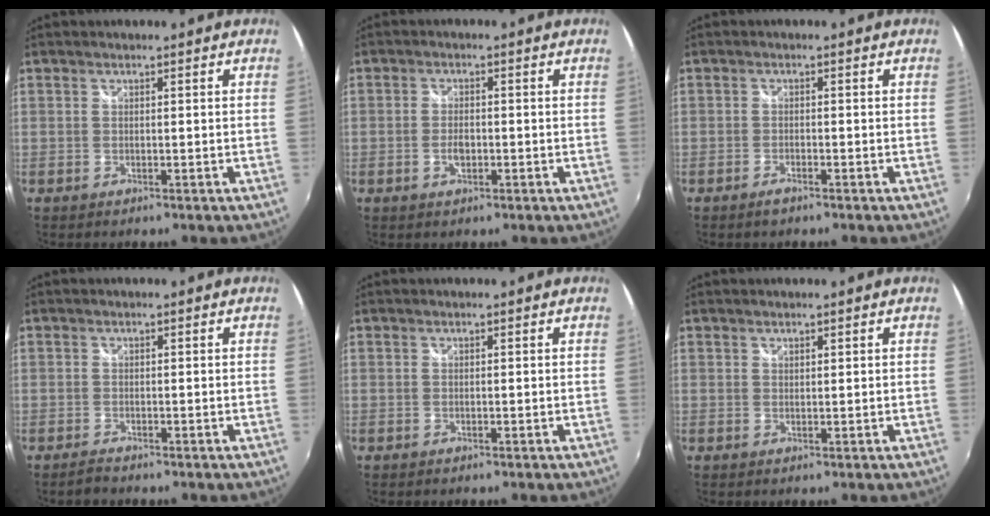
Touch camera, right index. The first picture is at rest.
{"total": 3.0, "force": [-0.9, 1.7, 2.3], "torque": [-0.044, -0.001, -0.017]}
{"total": 1.5, "force": [-1.3, 0.4, 0.7], "torque": [-0.019, -0.003, -0.027]}
{"total": 1.3, "force": [-1.2, 0.5, 0.1], "torque": [-0.005, -0.003, -0.023]}
{"total": 0.0}
{"total": 0.6, "force": [0.6, 0.2, 0.0], "torque": [0.000, 0.000, 0.011]}